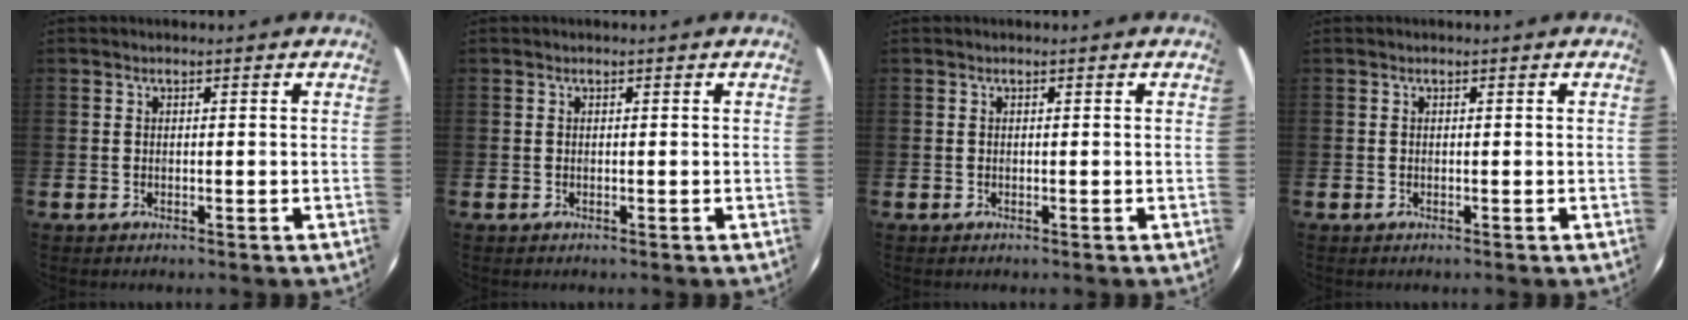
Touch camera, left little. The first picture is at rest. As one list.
[{"total": 0.0}, {"total": 0.0}, {"total": 0.0}]